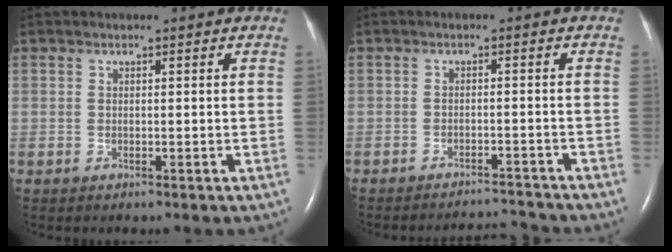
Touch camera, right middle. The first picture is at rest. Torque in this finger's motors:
{"motor_torque": [-0.55, -0.52, -0.13, -0.01]}